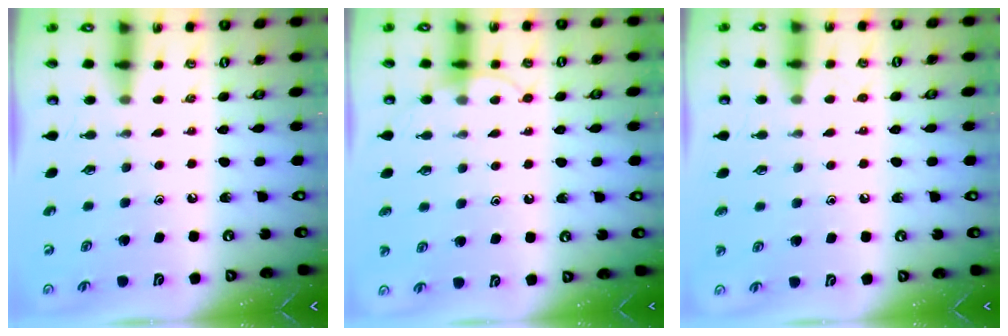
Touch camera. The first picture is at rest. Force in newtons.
{"total": 5.4, "press": 5.4, "slide": 0.5}
{"total": 3.0, "press": 3.0, "slide": 0.3}